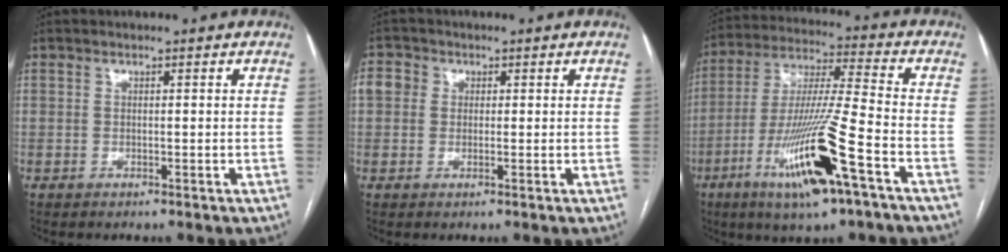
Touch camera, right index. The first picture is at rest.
{"total": 3.9, "force": [0.7, 3.5, 1.5], "torque": [-0.035, 0.017, 0.012]}
{"total": 17.4, "force": [-7.9, 0.6, 15.4], "torque": [-0.318, -0.025, -0.143]}